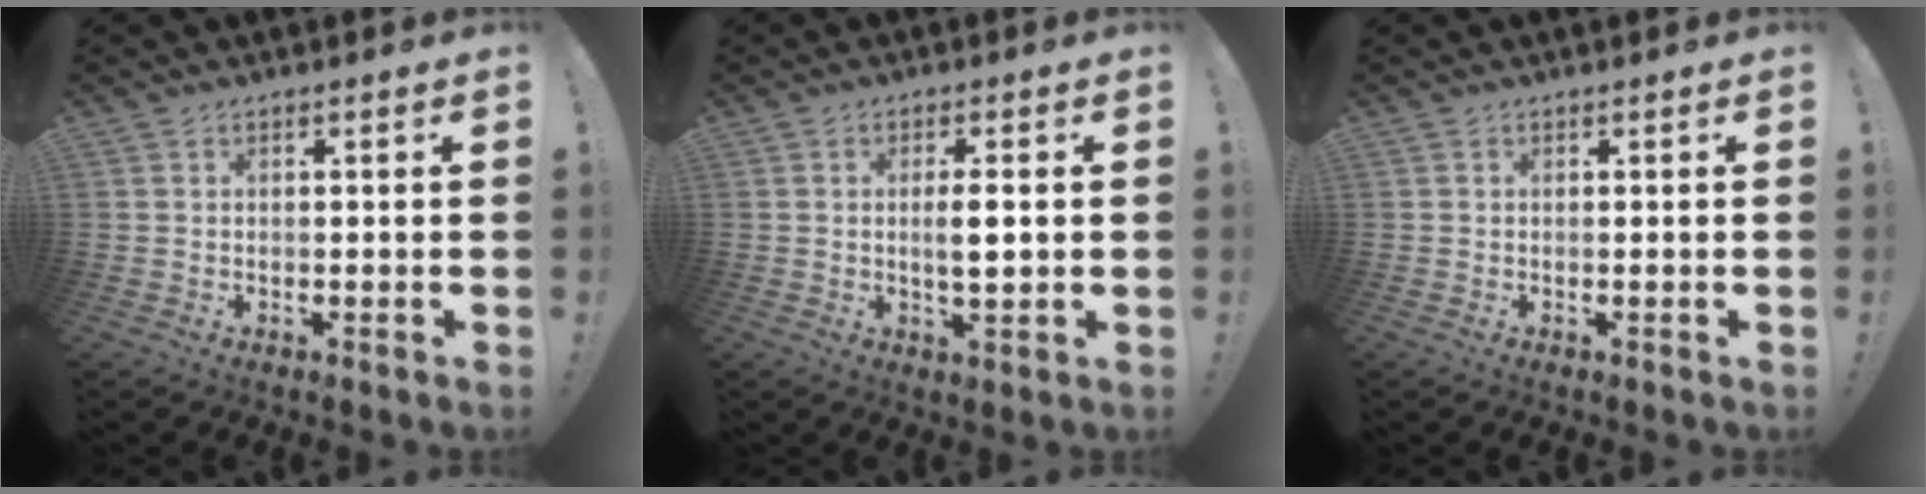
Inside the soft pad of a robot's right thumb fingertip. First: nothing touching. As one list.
[{"total": 4.8, "force": [0.1, 1.3, 4.6], "torque": [-0.070, -0.003, -0.002]}, {"total": 0.0}]